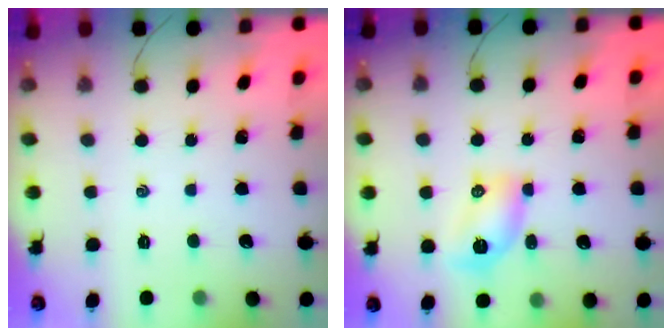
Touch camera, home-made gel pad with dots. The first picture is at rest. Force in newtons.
{"total": 6.0, "press": 5.9, "slide": 1.4}